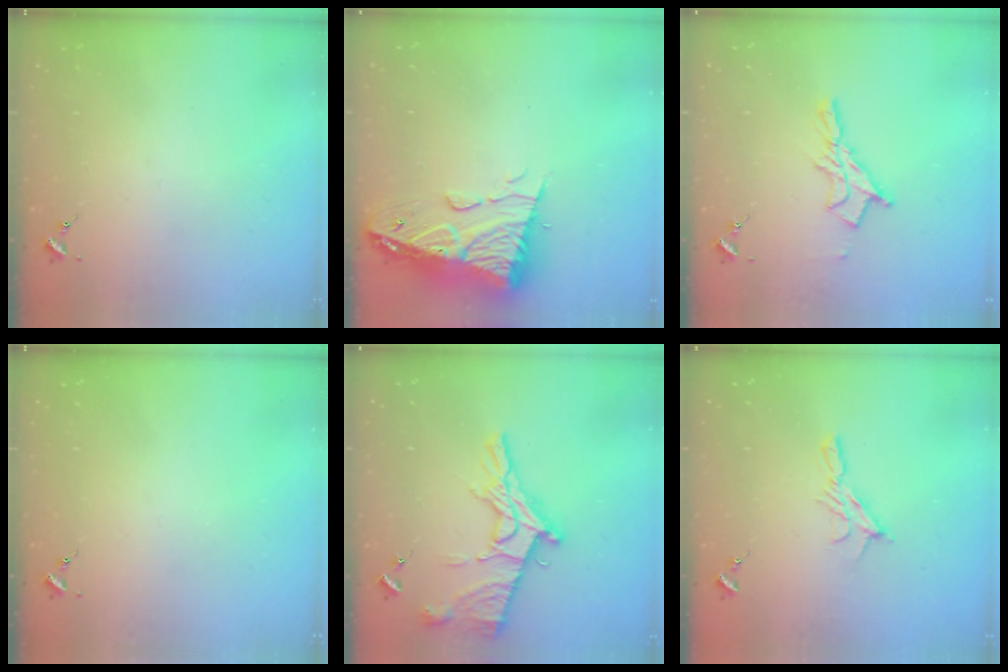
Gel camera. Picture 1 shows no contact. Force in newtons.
{"total": 13.2, "press": 13.1, "slide": 1.2}
{"total": 11.1, "press": 11.1, "slide": 1.1}
{"total": 0.0}
{"total": 18.5, "press": 18.4, "slide": 1.5}
{"total": 8.2, "press": 8.1, "slide": 0.3}